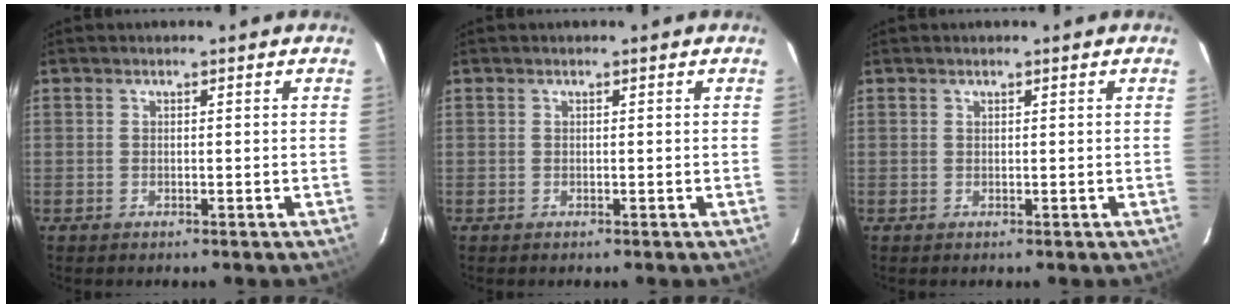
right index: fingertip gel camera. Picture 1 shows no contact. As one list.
[{"total": 0.0}, {"total": 0.0}]